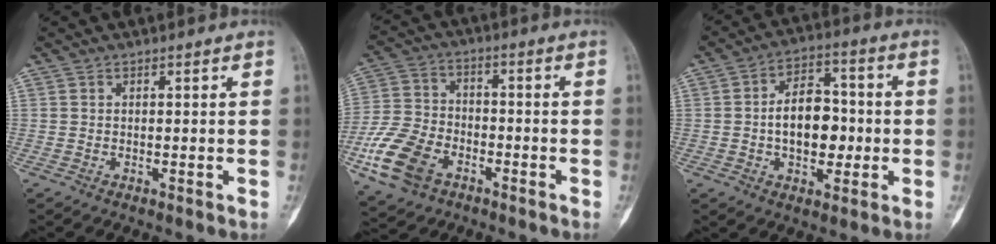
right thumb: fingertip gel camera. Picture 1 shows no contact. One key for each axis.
{"total": 13.4, "fx": -6.0, "fy": 8.9, "fz": 7.9, "tx": -0.154, "ty": 0.021, "tz": -0.115}
{"total": 11.7, "fx": -1.0, "fy": 7.5, "fz": 8.9, "tx": -0.105, "ty": 0.023, "tz": -0.021}